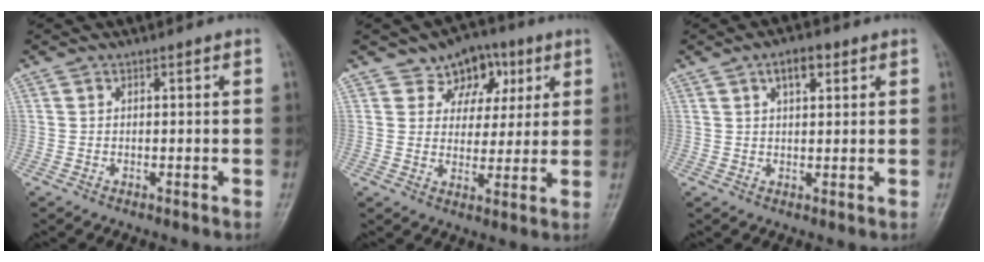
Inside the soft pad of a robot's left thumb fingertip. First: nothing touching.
{"total": 9.2, "force": [4.7, 6.8, 4.1], "torque": [-0.014, -0.013, 0.070]}
{"total": 4.5, "force": [2.2, 2.2, 3.3], "torque": [-0.044, -0.002, 0.033]}